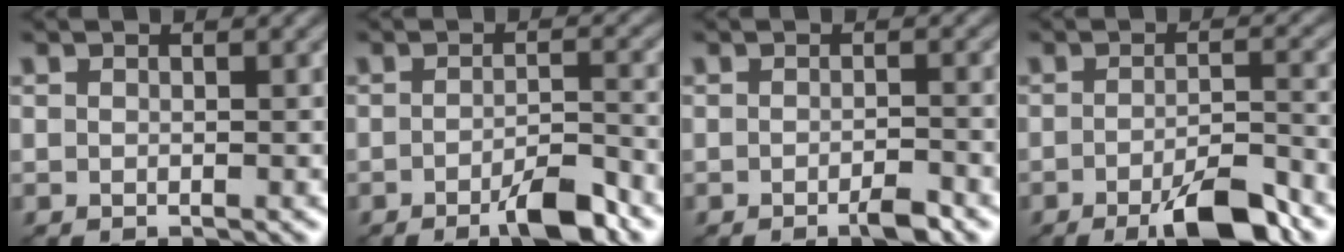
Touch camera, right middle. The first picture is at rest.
{"total": 4.3, "force": [-2.6, 0.9, 3.4], "torque": [-0.058, -0.001, -0.046]}
{"total": 2.1, "force": [-1.3, 0.3, 1.6], "torque": [-0.025, -0.002, -0.024]}
{"total": 6.2, "force": [-3.5, 1.4, 4.9], "torque": [-0.076, 0.000, -0.058]}